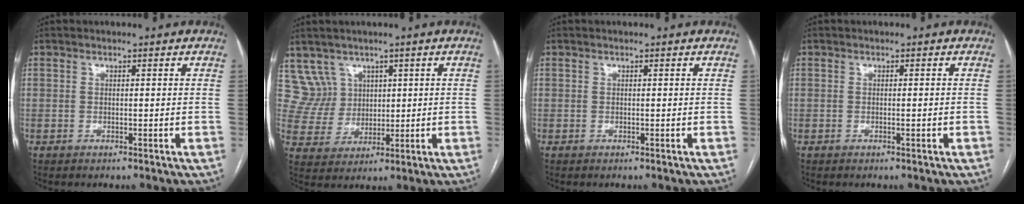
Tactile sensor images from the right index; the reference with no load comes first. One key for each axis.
{"total": 6.1, "fx": 3.5, "fy": 4.9, "fz": -0.4, "tx": 0.003, "ty": 0.018, "tz": 0.080}
{"total": 0.0}
{"total": 0.6, "fx": -0.2, "fy": 0.1, "fz": 0.6, "tx": -0.010, "ty": 0.000, "tz": 0.001}